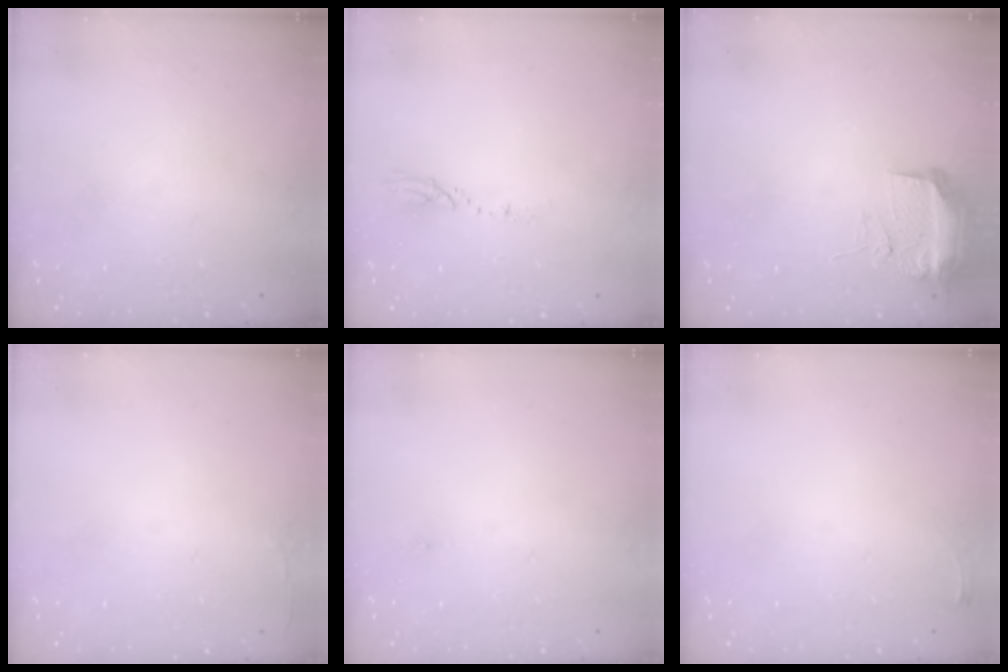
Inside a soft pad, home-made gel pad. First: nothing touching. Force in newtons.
{"total": 3.1, "press": 3.0, "slide": 0.3}
{"total": 9.5, "press": 9.4, "slide": 1.4}
{"total": 2.8, "press": 2.6, "slide": 0.9}
{"total": 12.5, "press": 4.6, "slide": 11.7}
{"total": 2.6, "press": 2.6, "slide": 0.6}